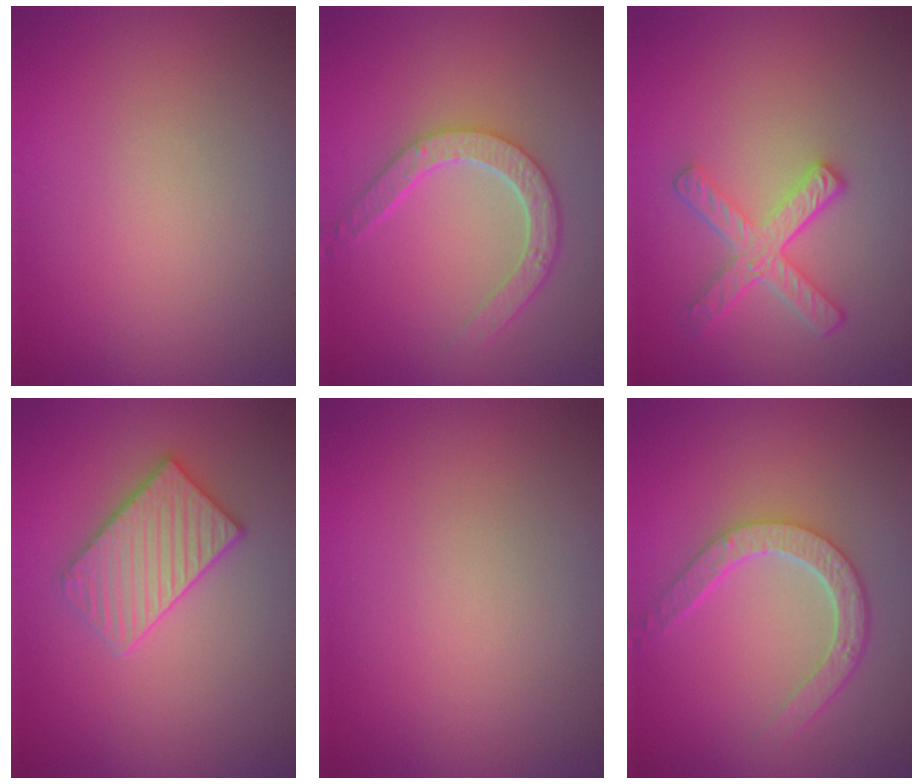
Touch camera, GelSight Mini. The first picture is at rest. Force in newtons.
{"total": 4.5, "press": 3.5, "slide": 2.9}
{"total": 4.5, "press": 3.4, "slide": 3.0}
{"total": 3.4, "press": 3.3, "slide": 0.8}
{"total": 0.0}
{"total": 4.5, "press": 3.5, "slide": 2.9}